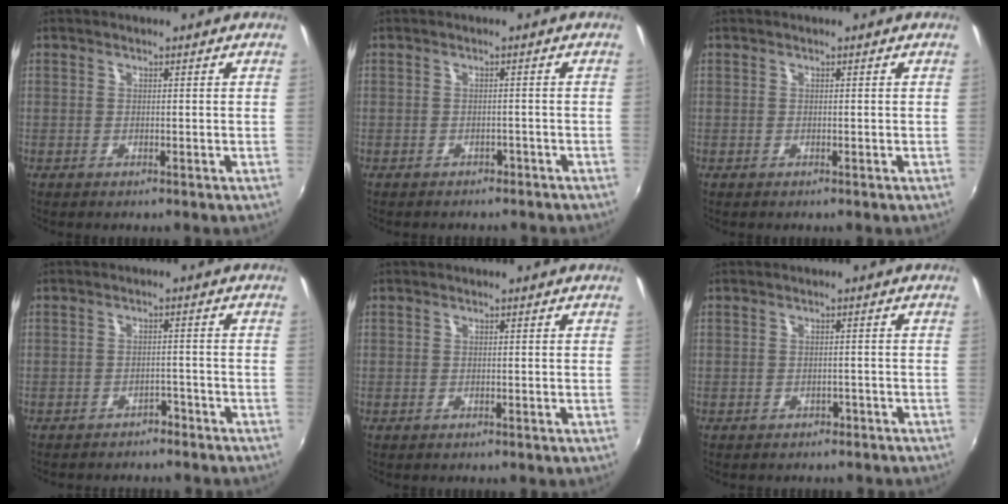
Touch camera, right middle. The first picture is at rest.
{"total": 3.7, "force": [-3.1, 1.7, 0.9], "torque": [-0.015, -0.006, -0.036]}
{"total": 0.0}
{"total": 5.1, "force": [-4.5, 2.2, 1.1], "torque": [-0.031, 0.001, -0.055]}
{"total": 0.0}
{"total": 3.2, "force": [-2.5, 1.7, 0.7], "torque": [-0.012, -0.003, -0.028]}